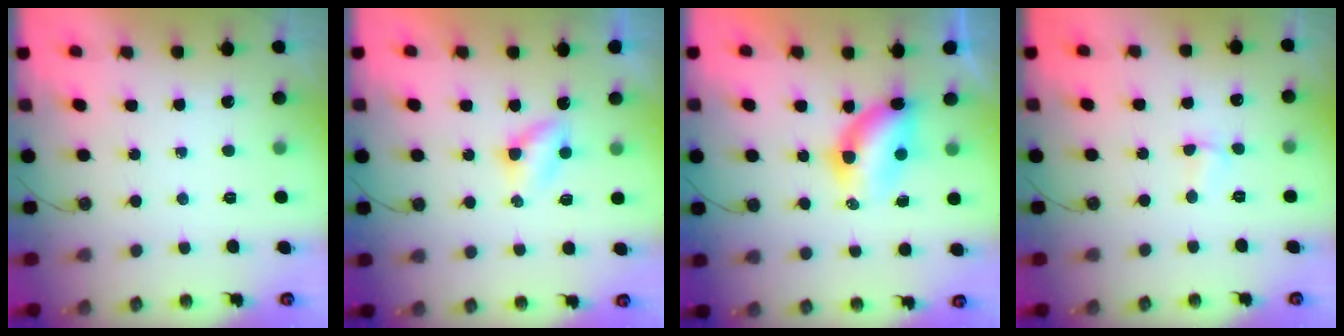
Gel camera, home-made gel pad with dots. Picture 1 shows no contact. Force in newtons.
{"total": 3.5, "press": 3.5, "slide": 0.4}
{"total": 8.0, "press": 7.0, "slide": 3.9}
{"total": 2.7, "press": 2.6, "slide": 0.7}